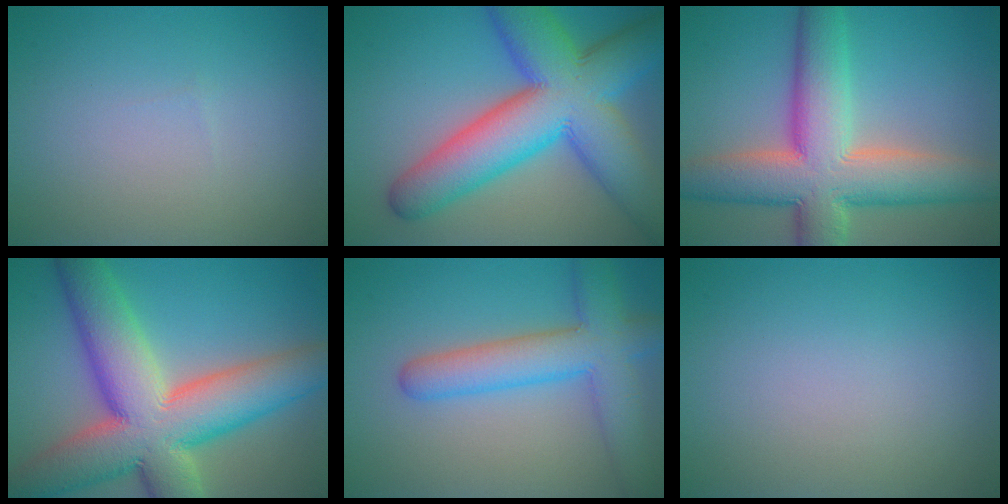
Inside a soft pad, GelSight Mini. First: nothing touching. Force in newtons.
{"total": 13.7, "press": 13.7, "slide": 0.3}
{"total": 11.6, "press": 11.6, "slide": 1.0}
{"total": 14.4, "press": 14.4, "slide": 1.1}
{"total": 6.6, "press": 6.6, "slide": 0.4}
{"total": 0.0}